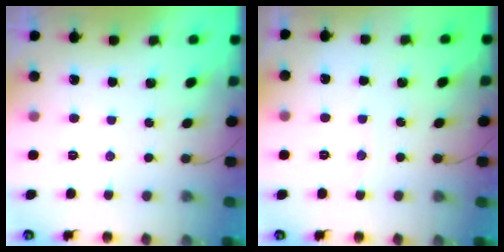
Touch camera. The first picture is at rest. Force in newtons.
{"total": 2.7, "press": 2.7, "slide": 0.4}